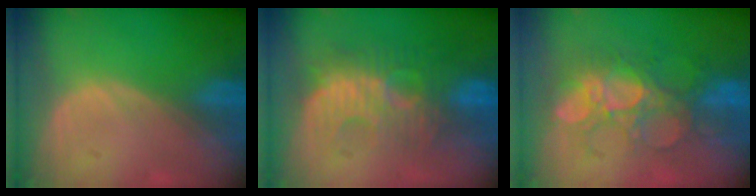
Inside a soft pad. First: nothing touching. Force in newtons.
{"total": 9.0, "press": 8.9, "slide": 1.7}
{"total": 8.6, "press": 8.3, "slide": 2.1}